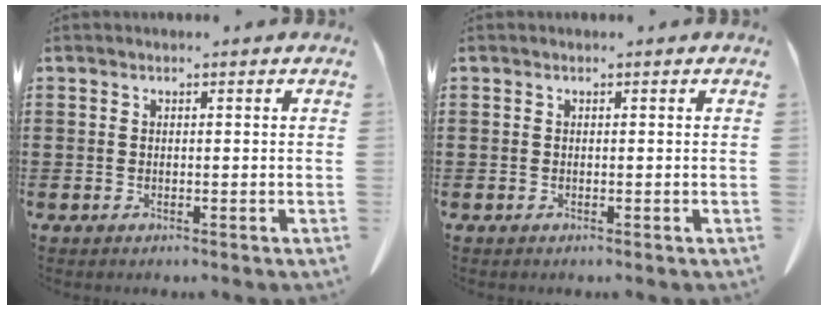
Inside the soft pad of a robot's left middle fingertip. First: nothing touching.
{"total": 0.0}